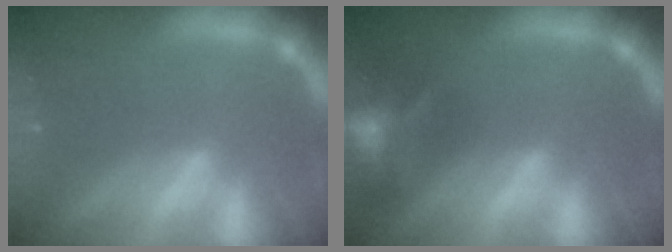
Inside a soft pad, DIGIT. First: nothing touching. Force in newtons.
{"total": 9.5}